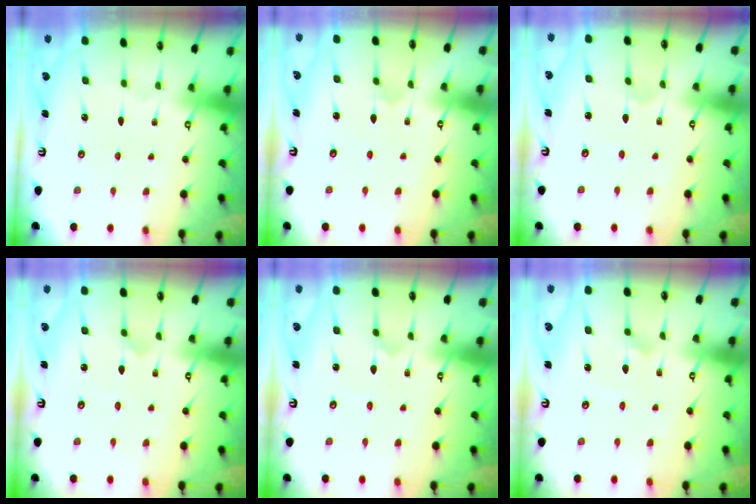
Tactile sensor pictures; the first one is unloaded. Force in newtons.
{"total": 2.7, "press": 2.7, "slide": 0.1}
{"total": 1.8, "press": 1.8, "slide": 0.1}
{"total": 0.0}
{"total": 0.0}
{"total": 2.6, "press": 2.6, "slide": 0.1}